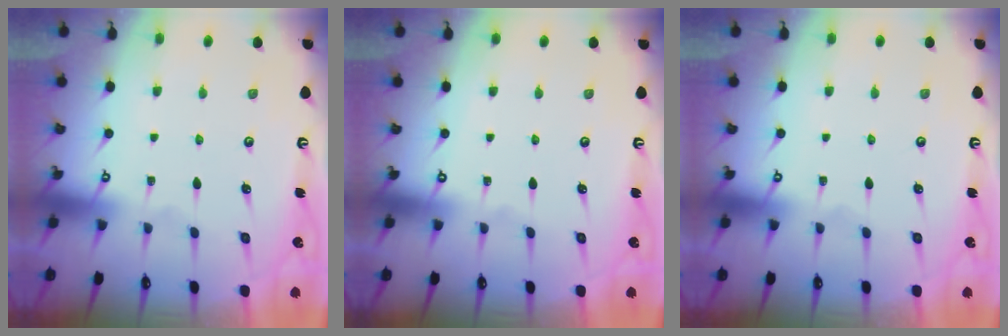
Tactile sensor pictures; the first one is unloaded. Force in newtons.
{"total": 0.0}
{"total": 0.0}